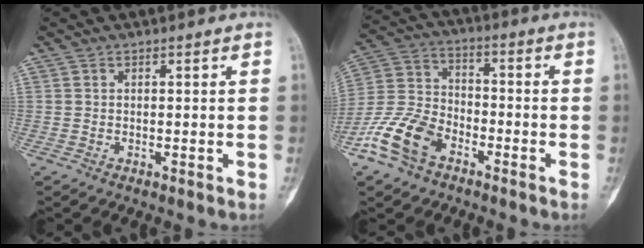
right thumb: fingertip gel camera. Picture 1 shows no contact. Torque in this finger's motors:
{"motor_torque": [1.23, 1.24, 0.64, -0.72, 0.10]}